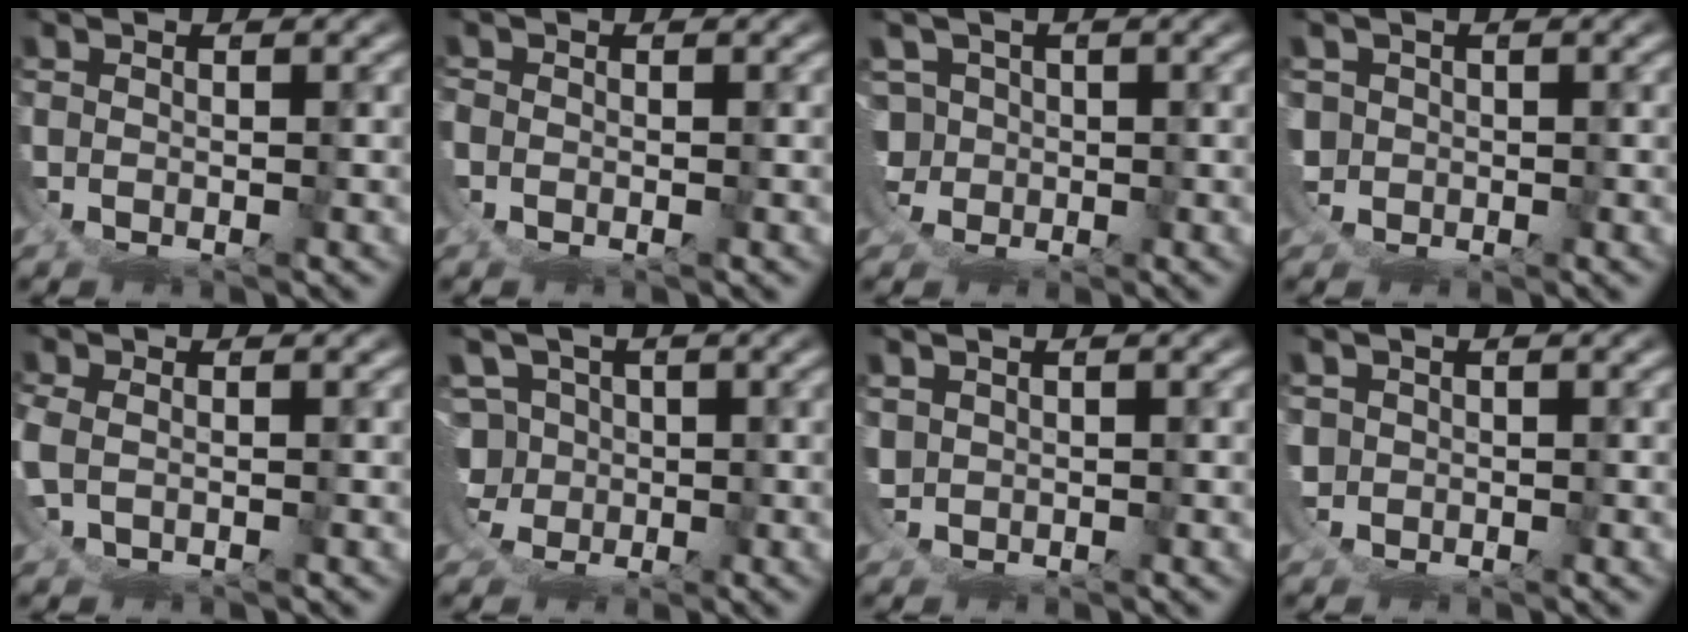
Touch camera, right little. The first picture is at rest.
{"total": 1.1, "force": [-0.5, 1.0, -0.1], "torque": [-0.004, -0.006, -0.009]}
{"total": 2.7, "force": [0.7, 2.5, -0.7], "torque": [-0.013, -0.030, 0.023]}
{"total": 1.8, "force": [0.5, 1.4, -1.1], "torque": [-0.006, -0.026, 0.022]}
{"total": 0.8, "force": [0.4, 0.7, 0.2], "torque": [-0.030, -0.005, 0.012]}
{"total": 6.8, "force": [1.0, 6.6, 0.9], "torque": [-0.042, -0.028, 0.019]}
{"total": 2.2, "force": [1.4, -0.6, -1.5], "torque": [0.014, -0.007, 0.033]}
{"total": 1.6, "force": [0.7, 0.3, -1.5], "torque": [0.006, -0.019, 0.024]}